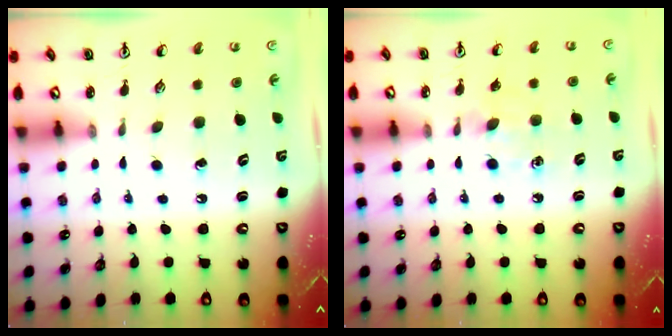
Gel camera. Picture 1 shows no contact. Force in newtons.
{"total": 5.4, "press": 5.3, "slide": 0.7}